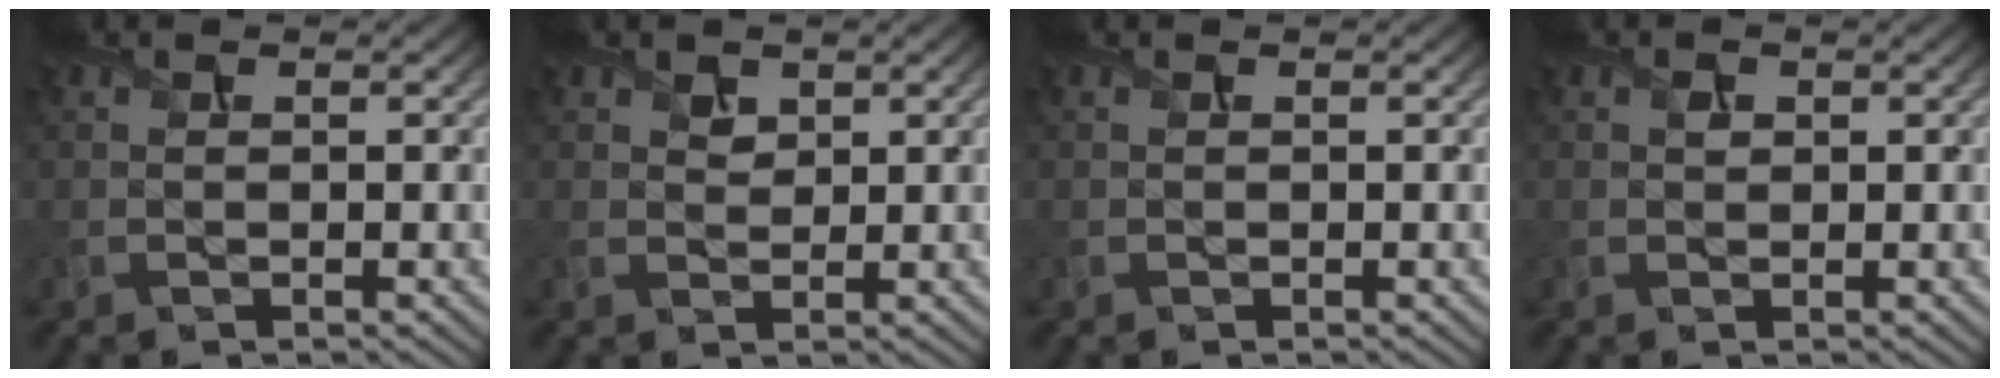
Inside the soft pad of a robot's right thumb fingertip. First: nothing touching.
{"total": 1.6, "force": [1.0, 1.1, 0.6], "torque": [-0.014, -0.003, 0.019]}
{"total": 0.0}
{"total": 0.8, "force": [0.2, 0.7, 0.4], "torque": [-0.009, -0.003, 0.003]}